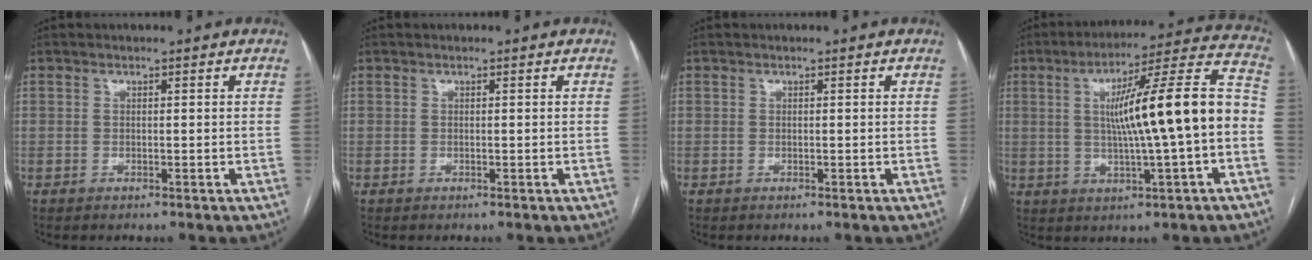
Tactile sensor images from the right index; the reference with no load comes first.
{"total": 0.0}
{"total": 0.0}
{"total": 17.0, "force": [-0.4, 0.5, 17.0], "torque": [-0.256, 0.027, -0.006]}